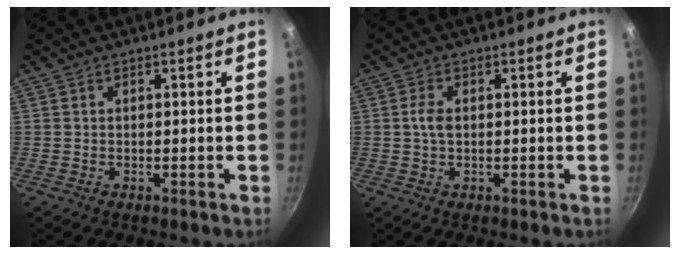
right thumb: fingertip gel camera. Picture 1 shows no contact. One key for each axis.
{"total": 2.8, "fx": 0.2, "fy": 1.7, "fz": 2.2, "tx": -0.046, "ty": 0.005, "tz": 0.002}